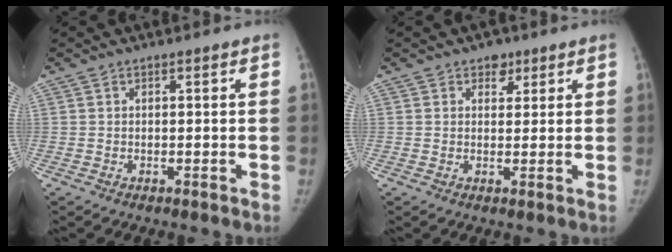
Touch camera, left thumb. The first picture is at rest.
{"total": 3.0, "force": [1.7, 2.1, 1.1], "torque": [0.007, -0.008, 0.022]}